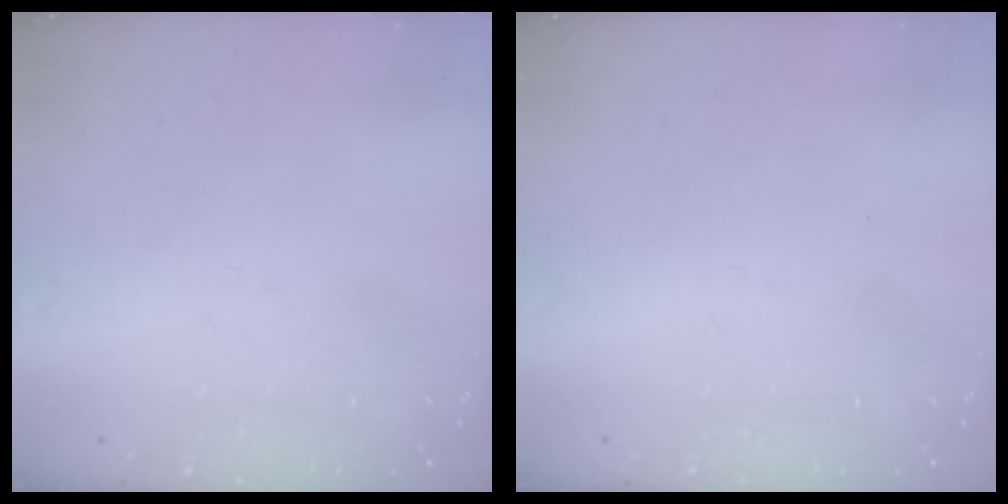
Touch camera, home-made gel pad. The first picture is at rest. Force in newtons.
{"total": 1.7, "press": 1.6, "slide": 0.1}